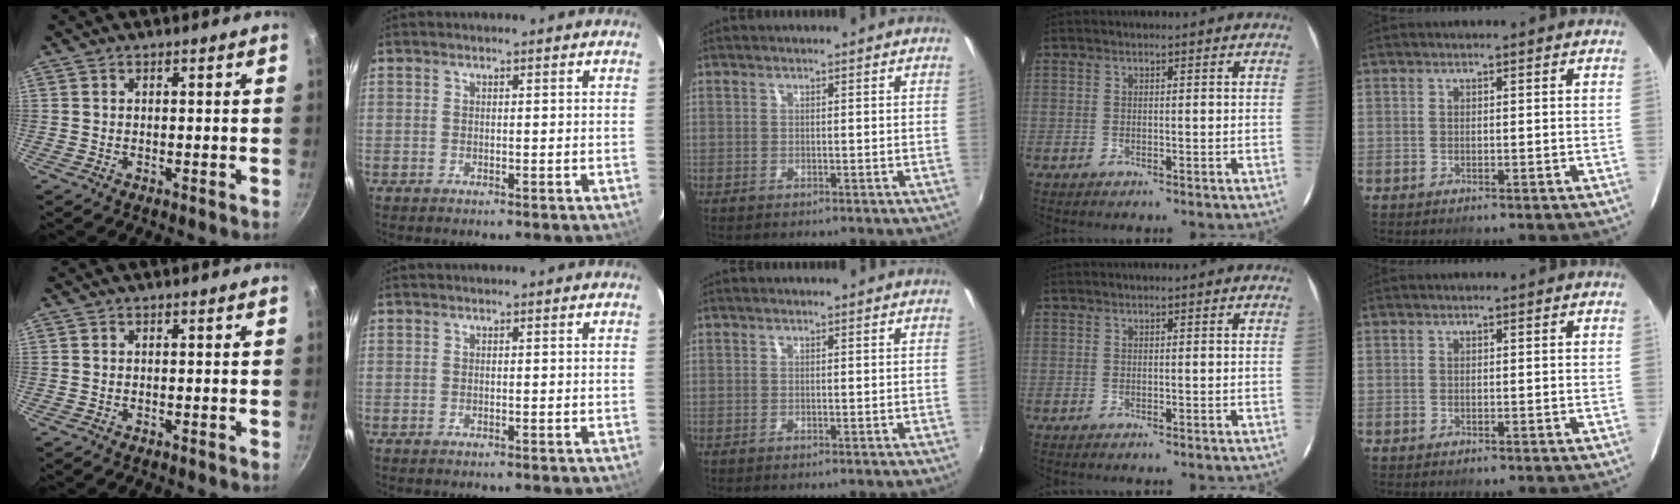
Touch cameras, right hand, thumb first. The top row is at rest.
{}